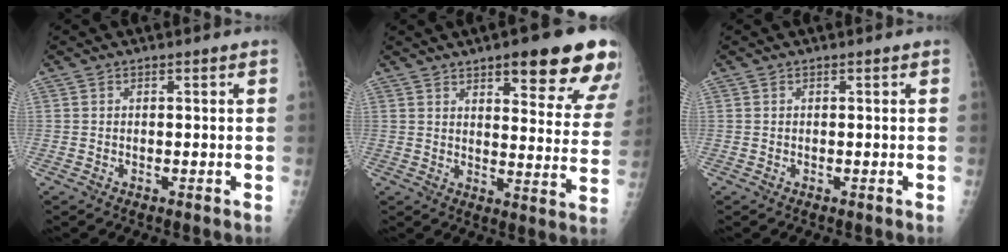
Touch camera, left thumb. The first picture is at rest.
{"total": 18.6, "force": [11.3, 5.4, 13.8], "torque": [-0.137, -0.048, 0.141]}
{"total": 0.0}